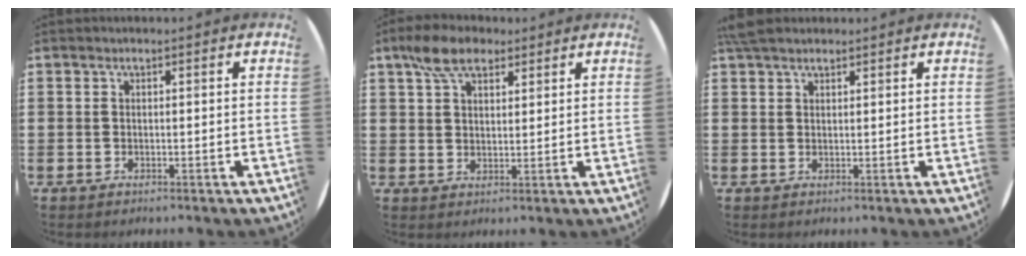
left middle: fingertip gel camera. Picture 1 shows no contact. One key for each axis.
{"total": 6.3, "fx": 4.5, "fy": 3.1, "fz": 3.2, "tx": -0.067, "ty": 0.004, "tz": 0.083}
{"total": 2.4, "fx": 2.1, "fy": 0.9, "fz": 1.0, "tx": -0.024, "ty": 0.008, "tz": 0.039}